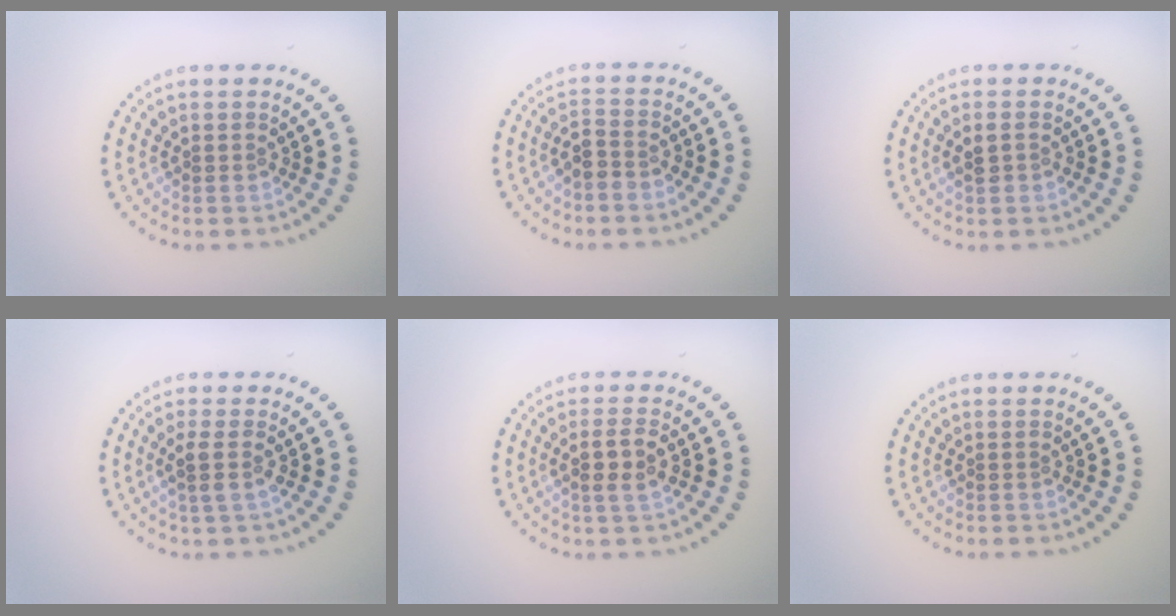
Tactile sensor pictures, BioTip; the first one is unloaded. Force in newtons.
{"total": 2.1, "press": 1.8, "slide": 0.9}
{"total": 1.5, "press": 1.5, "slide": 0.3}
{"total": 1.8, "press": 1.5, "slide": 0.9}
{"total": 2.4, "press": 2.3, "slide": 0.8}
{"total": 0.0}